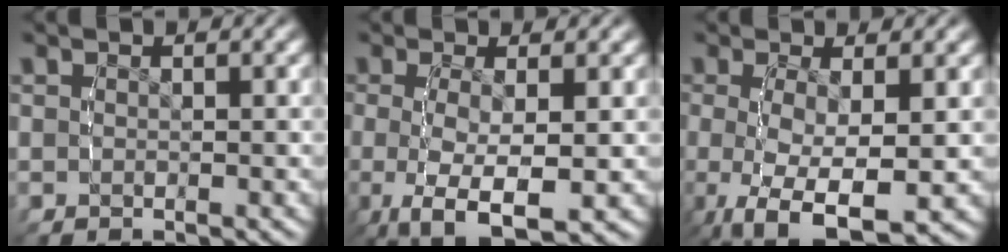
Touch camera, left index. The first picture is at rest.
{"total": 7.6, "force": [-3.3, 3.6, 5.9], "torque": [-0.147, -0.051, -0.022]}
{"total": 8.3, "force": [-3.6, 4.3, 6.1], "torque": [-0.155, -0.059, -0.025]}